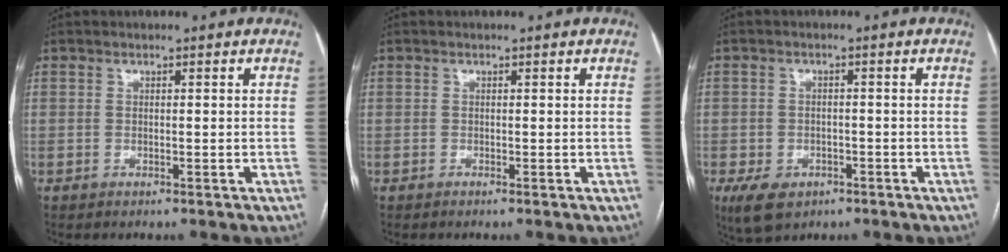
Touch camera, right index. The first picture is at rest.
{"total": 0.0}
{"total": 5.9, "force": [-3.2, 4.3, 2.6], "torque": [-0.047, -0.001, -0.040]}